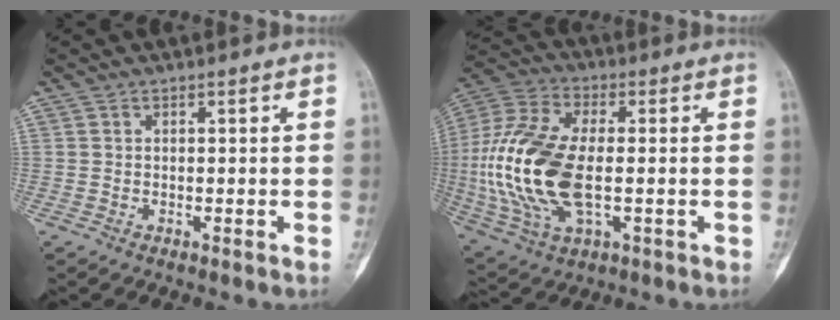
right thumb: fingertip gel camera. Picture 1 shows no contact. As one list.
[{"total": 21.9, "force": [-1.8, 11.5, 18.6], "torque": [-0.413, 0.002, -0.027]}]